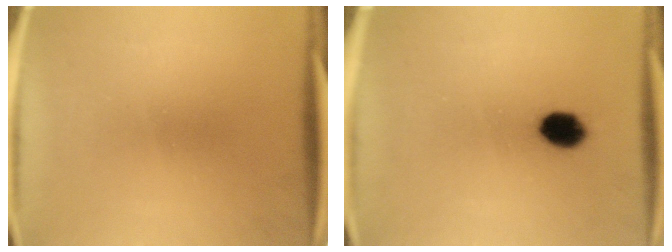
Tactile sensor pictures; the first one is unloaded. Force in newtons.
{"total": 6.6}